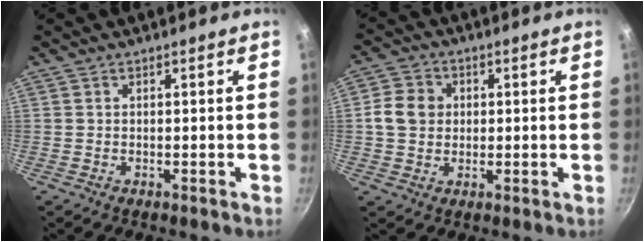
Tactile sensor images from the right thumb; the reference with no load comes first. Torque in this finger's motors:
{"motor_torque": [-0.40, 0.42, 0.42, -0.38, 0.15]}